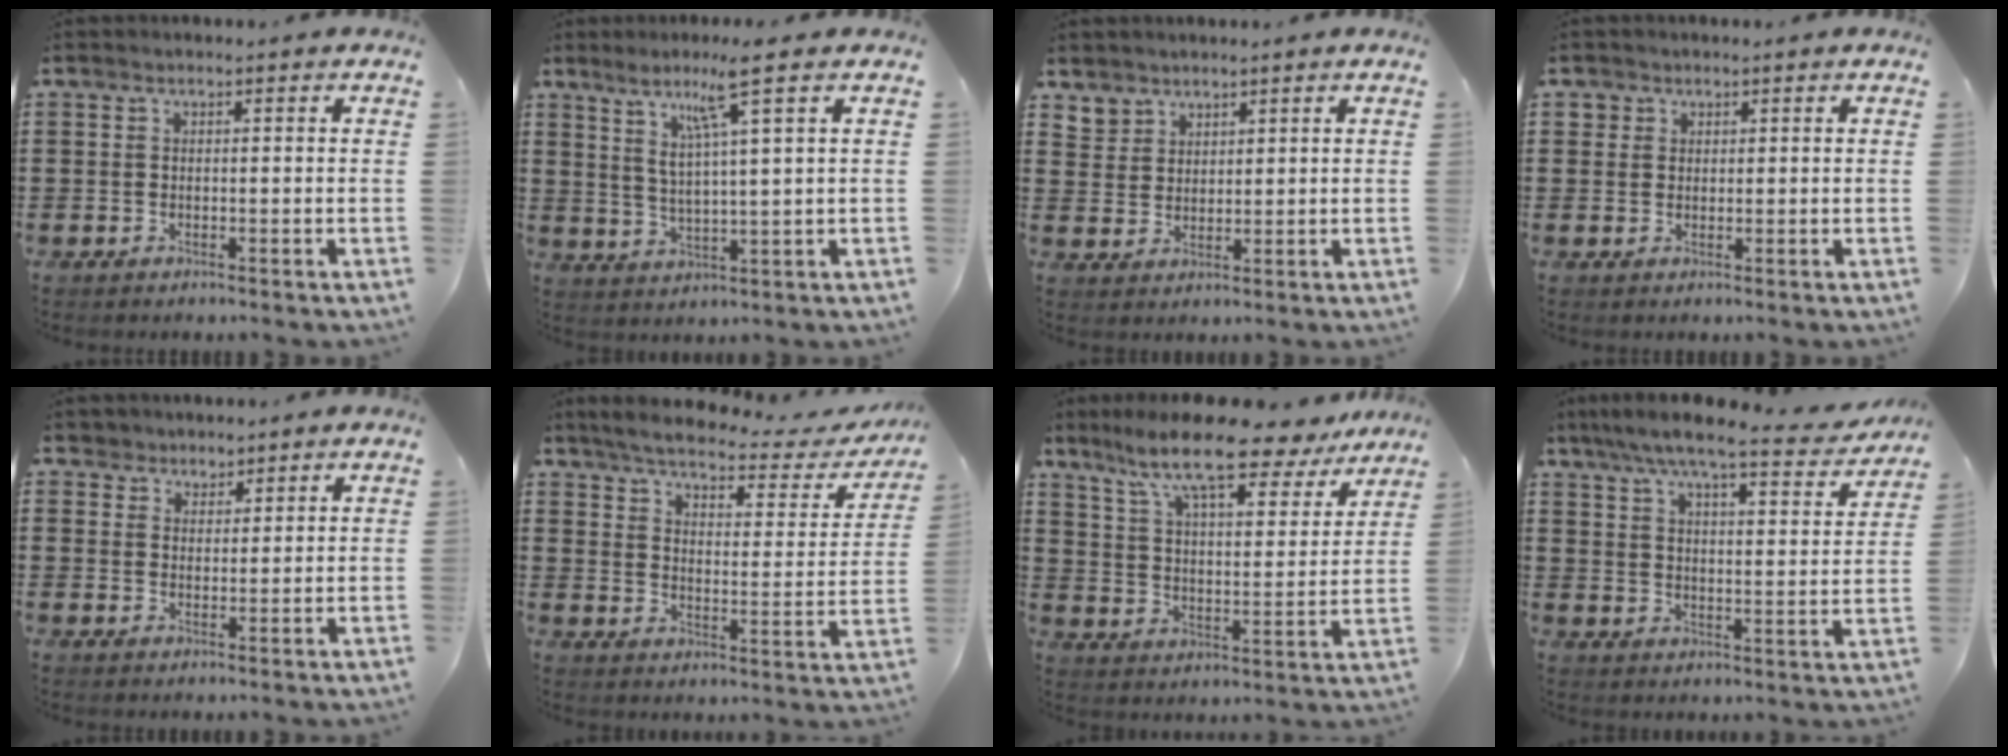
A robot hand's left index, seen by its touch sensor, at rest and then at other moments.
{"total": 7.3, "force": [4.3, -0.5, 6.0], "torque": [-0.126, -0.001, 0.070]}
{"total": 3.3, "force": [2.6, 2.0, -0.2], "torque": [-0.010, 0.002, 0.050]}
{"total": 1.5, "force": [0.9, 1.2, 0.1], "torque": [-0.007, 0.007, 0.016]}
{"total": 2.9, "force": [2.3, 1.7, -0.4], "torque": [-0.006, 0.009, 0.044]}
{"total": 4.3, "force": [3.8, 0.3, 1.9], "torque": [-0.060, -0.027, 0.056]}
{"total": 11.3, "force": [9.2, 1.3, 6.4], "torque": [-0.148, -0.050, 0.153]}
{"total": 7.4, "force": [6.3, 0.4, 3.9], "torque": [-0.100, -0.033, 0.104]}